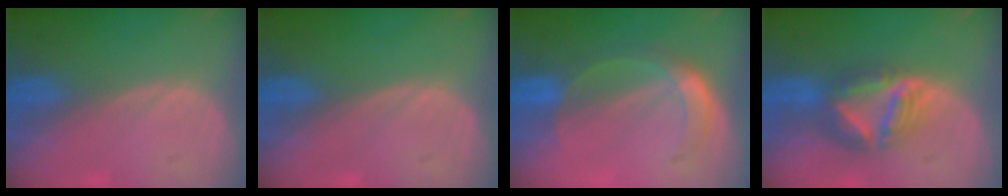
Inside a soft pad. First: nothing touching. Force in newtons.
{"total": 0.0}
{"total": 5.9, "press": 5.1, "slide": 2.9}
{"total": 7.8, "press": 6.8, "slide": 3.9}